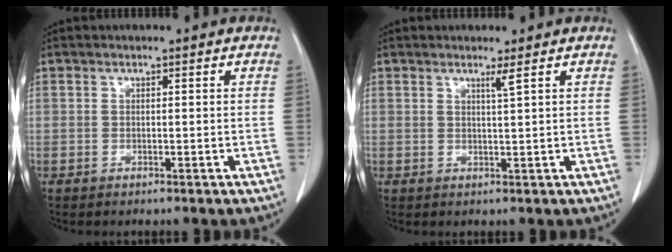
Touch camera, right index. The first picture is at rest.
{"total": 1.3, "force": [0.8, -0.6, 0.8], "torque": [-0.026, -0.012, 0.018]}